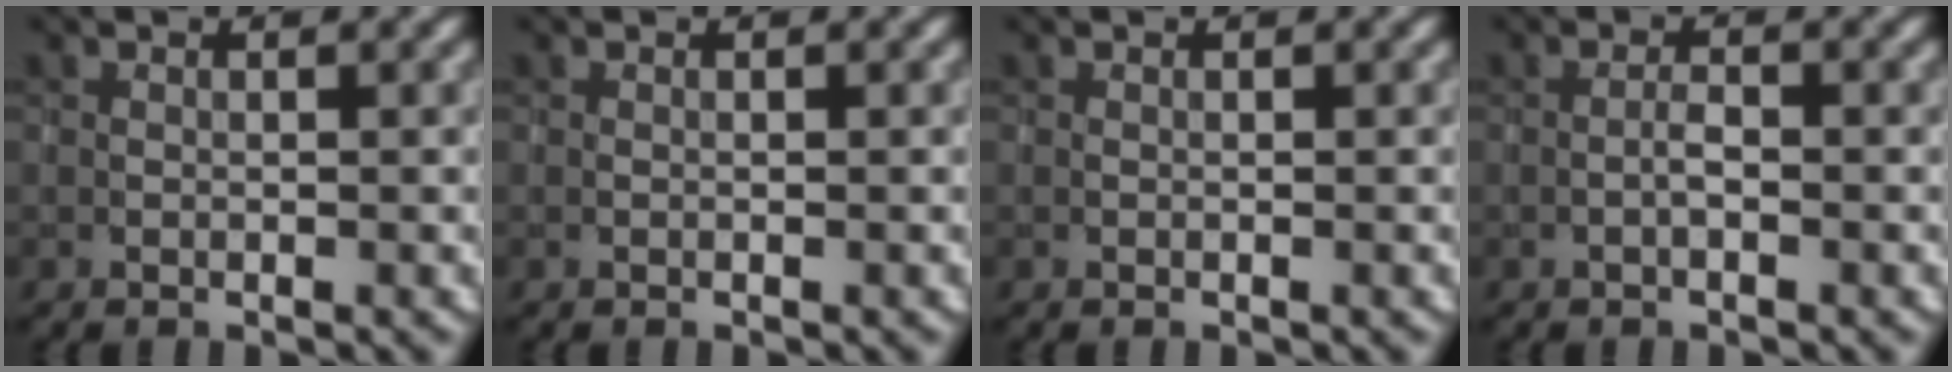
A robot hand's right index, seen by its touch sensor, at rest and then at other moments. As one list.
[{"total": 0.0}, {"total": 0.0}, {"total": 1.1, "force": [-0.4, 0.3, 1.0], "torque": [-0.019, 0.002, -0.009]}]